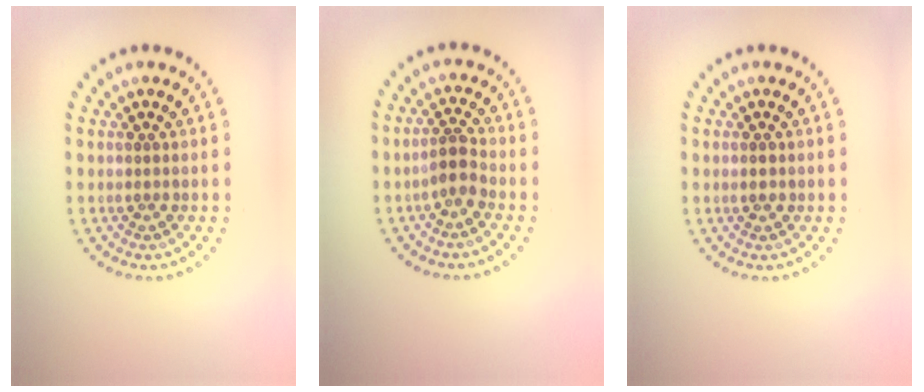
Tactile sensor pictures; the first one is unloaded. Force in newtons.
{"total": 2.1, "press": 1.6, "slide": 1.2}
{"total": 1.1, "press": 1.1, "slide": 0.1}